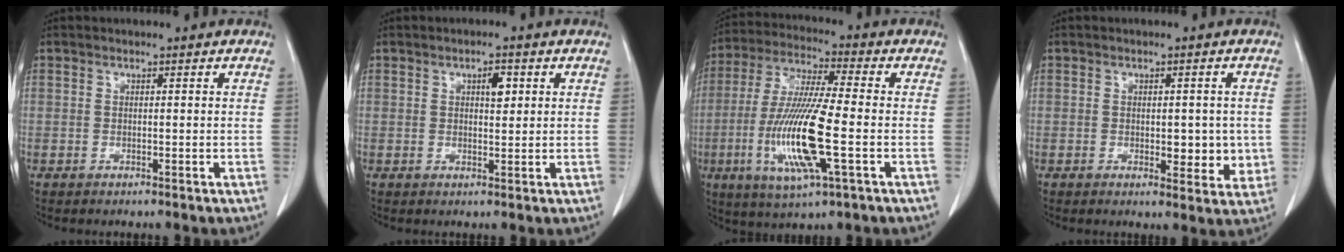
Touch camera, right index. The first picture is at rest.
{"total": 2.6, "force": [0.9, 1.0, 2.2], "torque": [-0.035, -0.001, 0.015]}
{"total": 15.2, "force": [-3.5, 1.4, 14.7], "torque": [-0.302, -0.014, -0.065]}
{"total": 5.1, "force": [-0.4, 2.7, 4.3], "torque": [-0.038, -0.003, 0.002]}